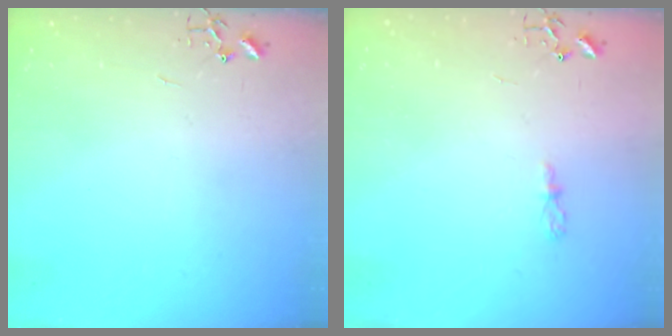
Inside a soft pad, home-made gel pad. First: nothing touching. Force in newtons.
{"total": 3.6, "press": 3.5, "slide": 0.4}